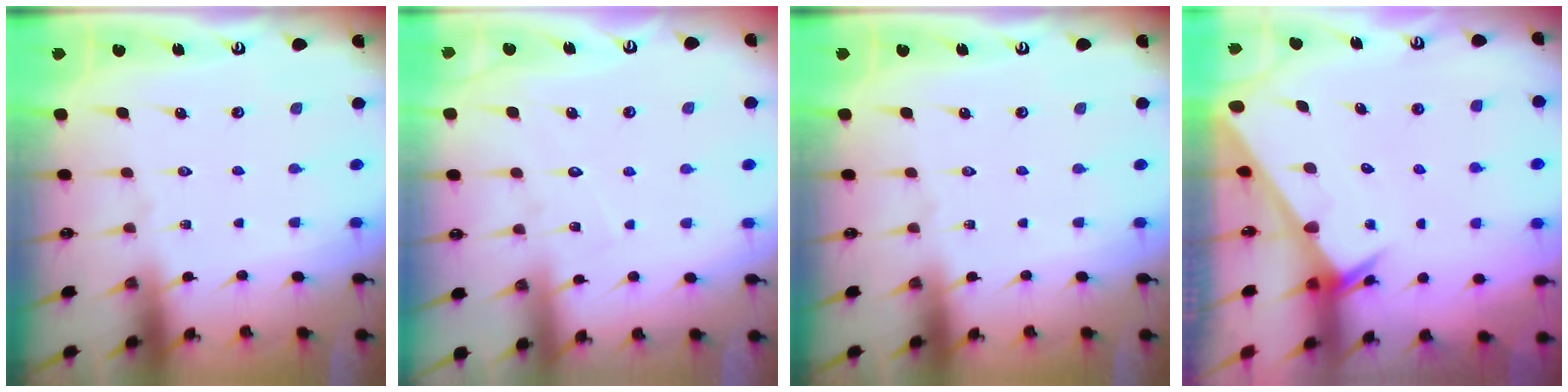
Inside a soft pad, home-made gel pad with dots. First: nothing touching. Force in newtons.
{"total": 4.4, "press": 4.4, "slide": 0.4}
{"total": 0.0}
{"total": 2.5, "press": 2.5, "slide": 0.1}